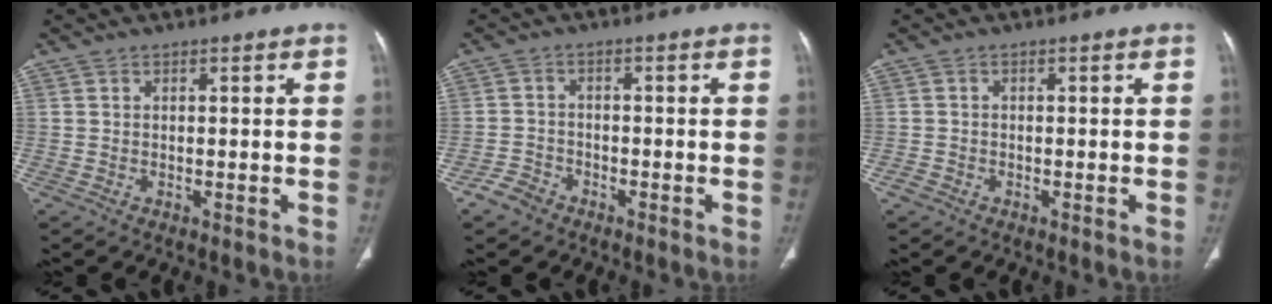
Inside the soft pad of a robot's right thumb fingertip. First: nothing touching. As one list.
[{"total": 3.4, "force": [-2.5, 2.2, 0.7], "torque": [-0.015, 0.016, -0.048]}, {"total": 1.3, "force": [-0.8, 1.1, 0.3], "torque": [-0.006, 0.003, -0.018]}]